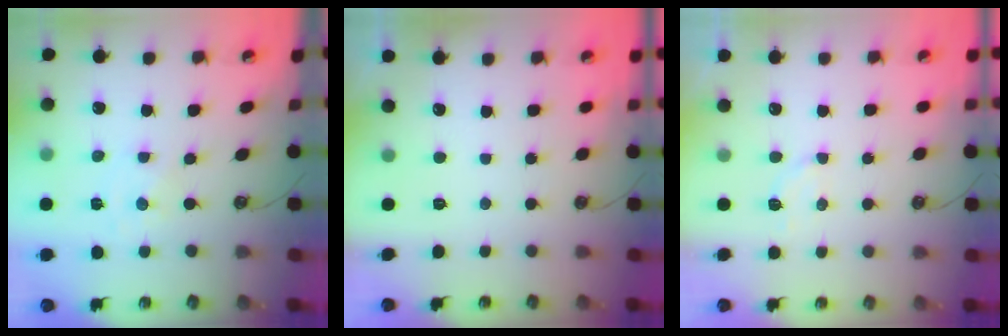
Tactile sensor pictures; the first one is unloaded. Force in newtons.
{"total": 0.0}
{"total": 3.0, "press": 2.8, "slide": 1.1}